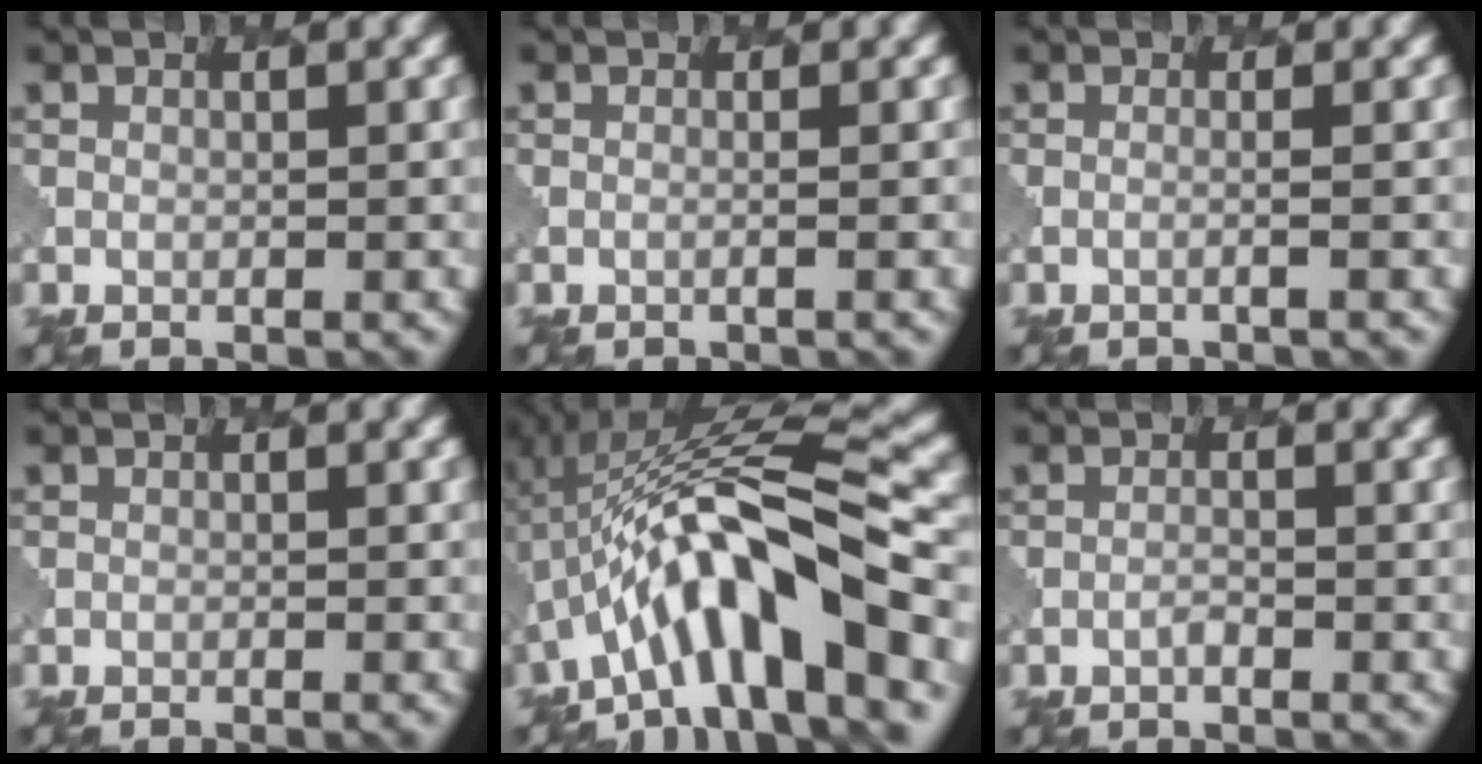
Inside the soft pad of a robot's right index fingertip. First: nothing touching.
{"total": 0.7, "force": [0.0, 0.2, 0.6], "torque": [-0.005, -0.002, -0.013]}
{"total": 0.9, "force": [-0.1, 0.3, 0.9], "torque": [-0.005, -0.001, -0.017]}
{"total": 0.7, "force": [-0.6, 0.2, 0.4], "torque": [0.006, 0.000, -0.013]}
{"total": 10.9, "force": [-3.1, 2.9, 10.1], "torque": [-0.157, 0.027, -0.050]}
{"total": 0.0}